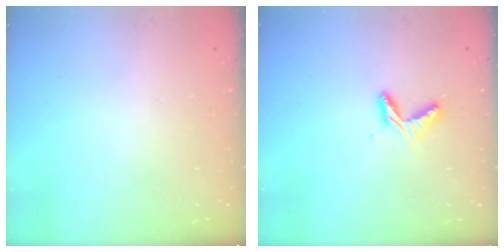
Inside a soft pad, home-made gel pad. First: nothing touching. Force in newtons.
{"total": 5.7, "press": 5.7, "slide": 0.5}